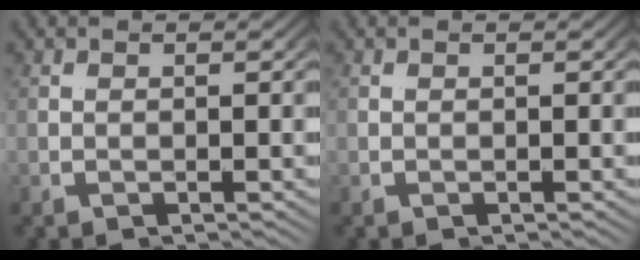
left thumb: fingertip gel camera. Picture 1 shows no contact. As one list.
[{"total": 0.0}]